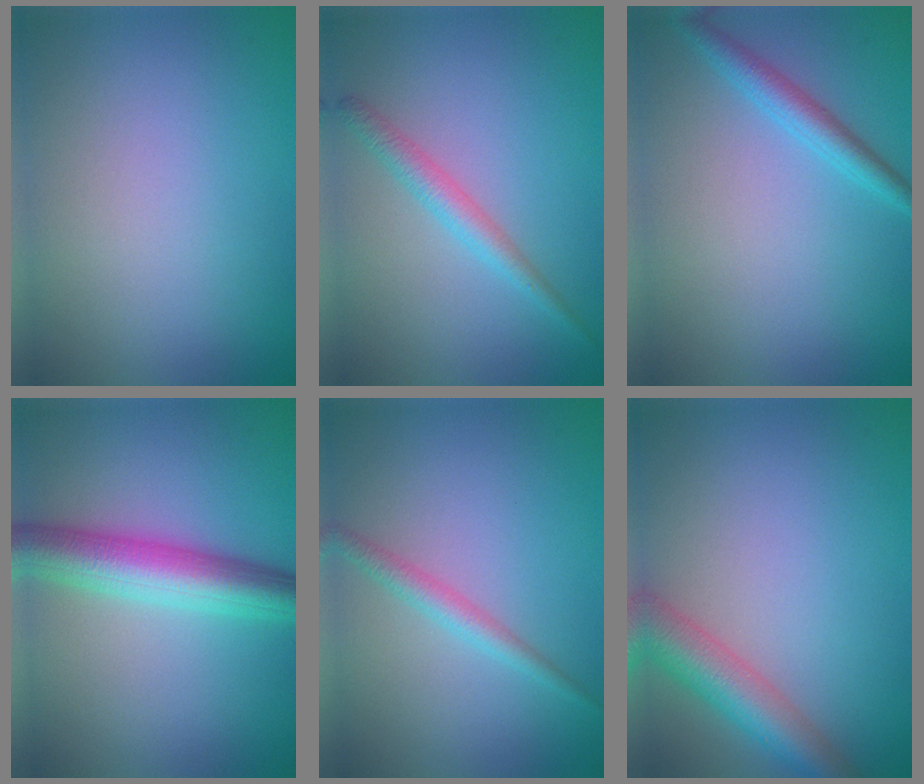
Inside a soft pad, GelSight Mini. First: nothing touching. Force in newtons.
{"total": 2.1, "press": 2.1, "slide": 0.1}
{"total": 2.4, "press": 2.4, "slide": 0.1}
{"total": 6.3, "press": 6.3, "slide": 0.2}
{"total": 1.8, "press": 1.8, "slide": 0.1}
{"total": 4.9, "press": 4.9, "slide": 0.2}